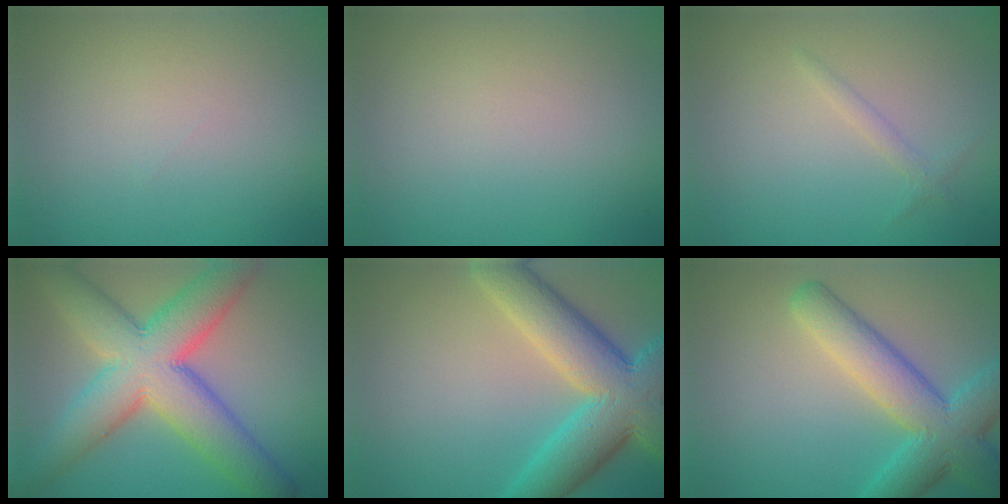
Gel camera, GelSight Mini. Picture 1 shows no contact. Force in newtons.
{"total": 0.0}
{"total": 0.9, "press": 0.9, "slide": 0.1}
{"total": 10.8, "press": 10.8, "slide": 0.4}
{"total": 9.6, "press": 9.6, "slide": 0.4}
{"total": 7.3, "press": 7.3, "slide": 0.3}